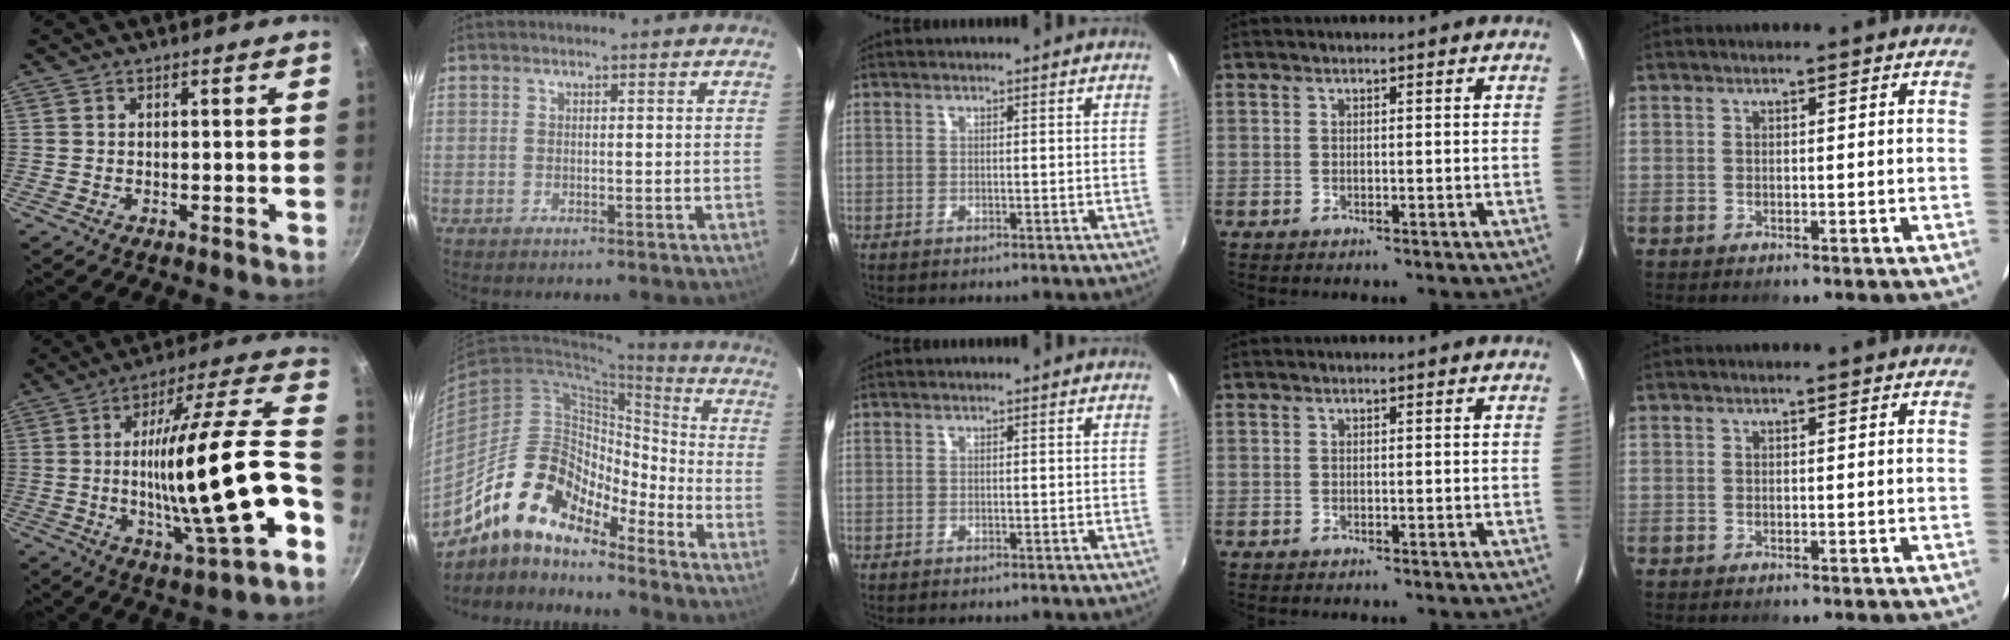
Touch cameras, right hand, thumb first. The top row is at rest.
{"thumb": {"total": 23.7, "force": [-5.2, 4.3, 22.7], "torque": [-0.326, 0.036, -0.084]}, "index": {"total": 16.1, "force": [-12.4, 5.8, 8.5], "torque": [-0.152, 0.004, -0.237]}}